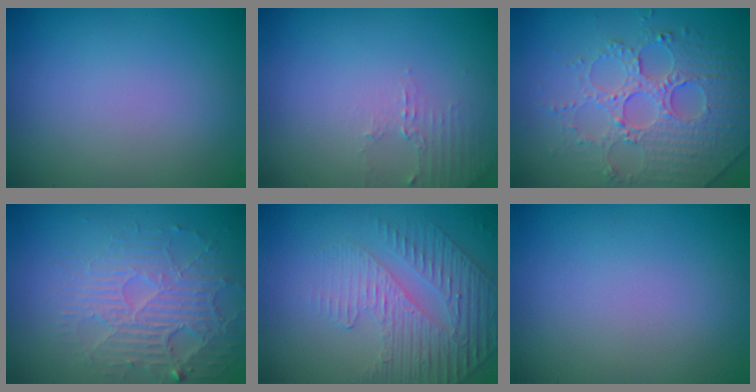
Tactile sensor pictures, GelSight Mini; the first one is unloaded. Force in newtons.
{"total": 1.4, "press": 1.4, "slide": 0.4}
{"total": 4.4, "press": 4.3, "slide": 1.0}
{"total": 3.9, "press": 3.5, "slide": 1.6}
{"total": 4.7, "press": 3.1, "slide": 3.5}
{"total": 0.0}